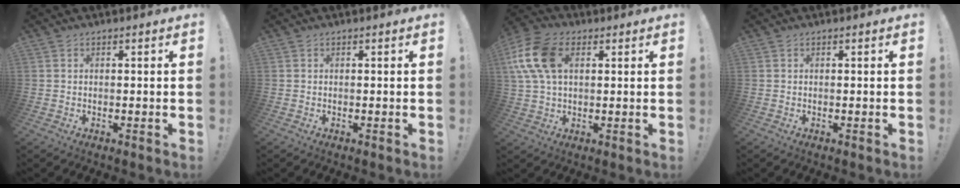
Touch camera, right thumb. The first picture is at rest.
{"total": 0.0}
{"total": 14.6, "force": [4.0, 9.2, 10.6], "torque": [-0.226, 0.004, 0.078]}
{"total": 0.0}